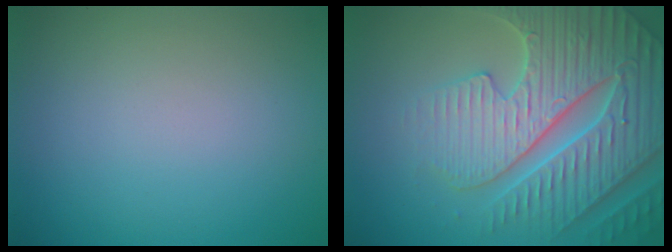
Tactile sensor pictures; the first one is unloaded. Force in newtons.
{"total": 7.5, "press": 7.3, "slide": 1.8}